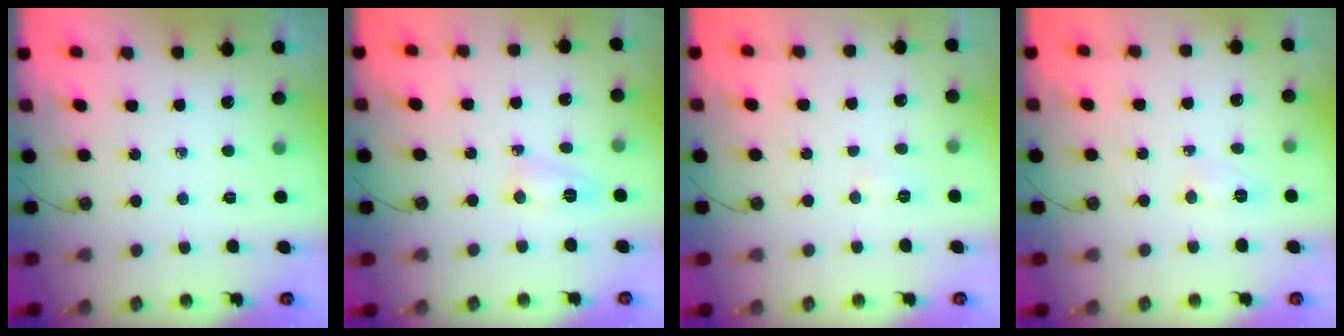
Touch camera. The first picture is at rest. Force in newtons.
{"total": 3.5, "press": 3.4, "slide": 1.0}
{"total": 3.8, "press": 3.8, "slide": 0.5}
{"total": 5.2, "press": 5.1, "slide": 0.5}